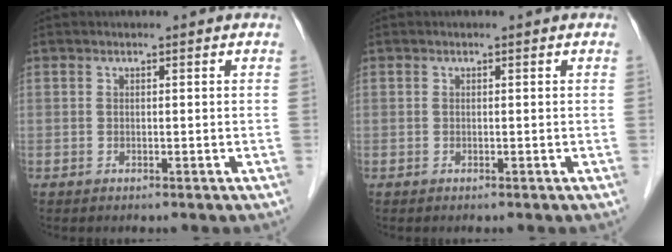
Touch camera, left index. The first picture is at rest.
{"total": 0.0}